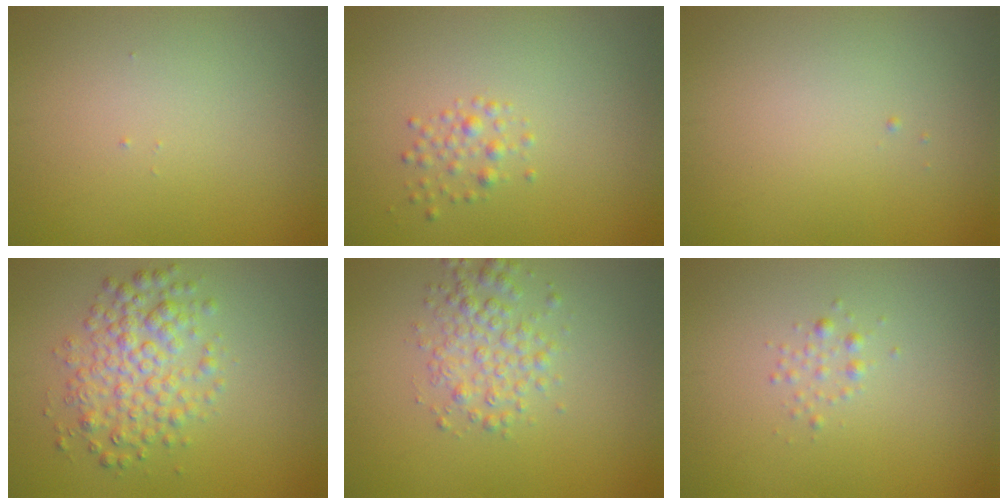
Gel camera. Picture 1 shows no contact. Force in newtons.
{"total": 1.3, "press": 1.3, "slide": 0.0}
{"total": 0.0}
{"total": 4.1, "press": 4.1, "slide": 0.1}
{"total": 2.9, "press": 2.9, "slide": 0.0}
{"total": 0.9, "press": 0.9, "slide": 0.0}